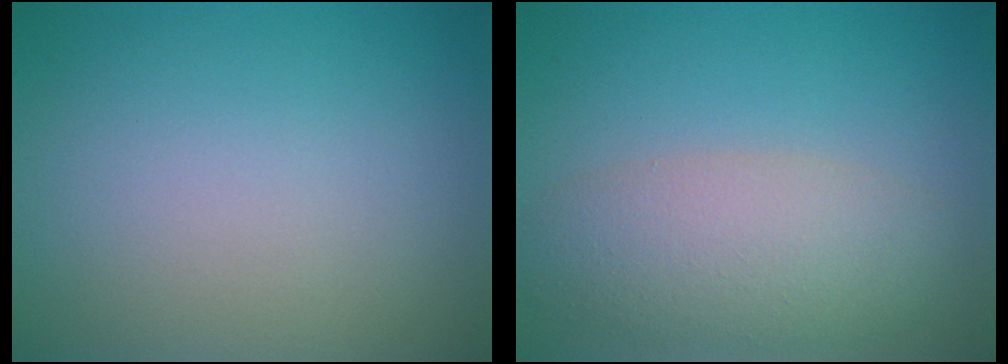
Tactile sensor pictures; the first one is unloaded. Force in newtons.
{"total": 5.0, "press": 5.0, "slide": 0.3}